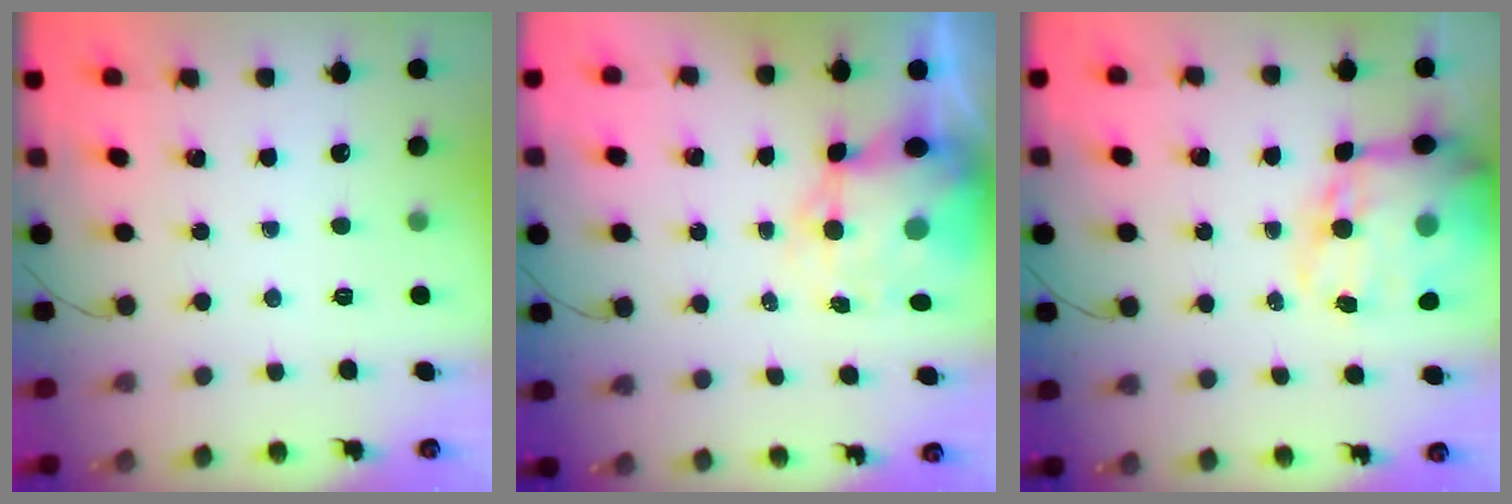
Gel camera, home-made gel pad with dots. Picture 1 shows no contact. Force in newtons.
{"total": 10.3, "press": 10.0, "slide": 2.5}
{"total": 20.3, "press": 19.7, "slide": 4.8}